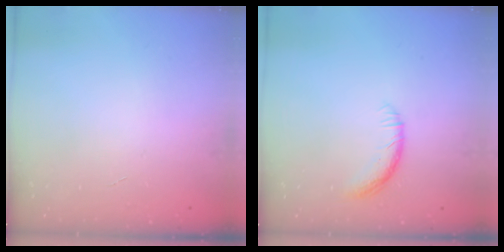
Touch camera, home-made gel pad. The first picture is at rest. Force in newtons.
{"total": 6.8, "press": 6.8, "slide": 0.7}